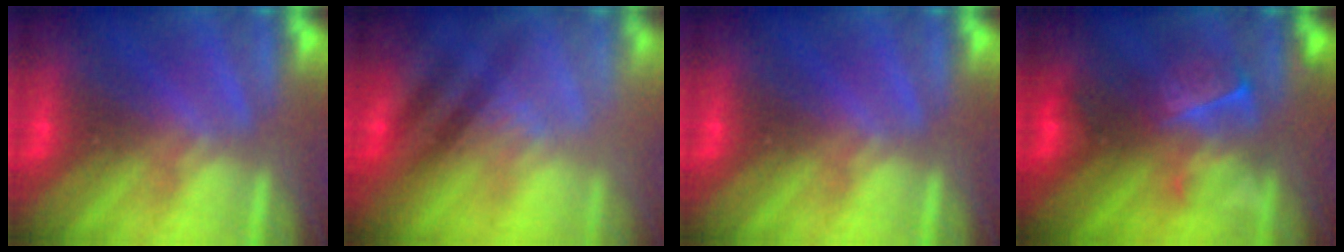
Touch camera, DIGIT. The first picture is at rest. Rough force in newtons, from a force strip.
{"total": 2.3}
{"total": 0.0}
{"total": 2.5}